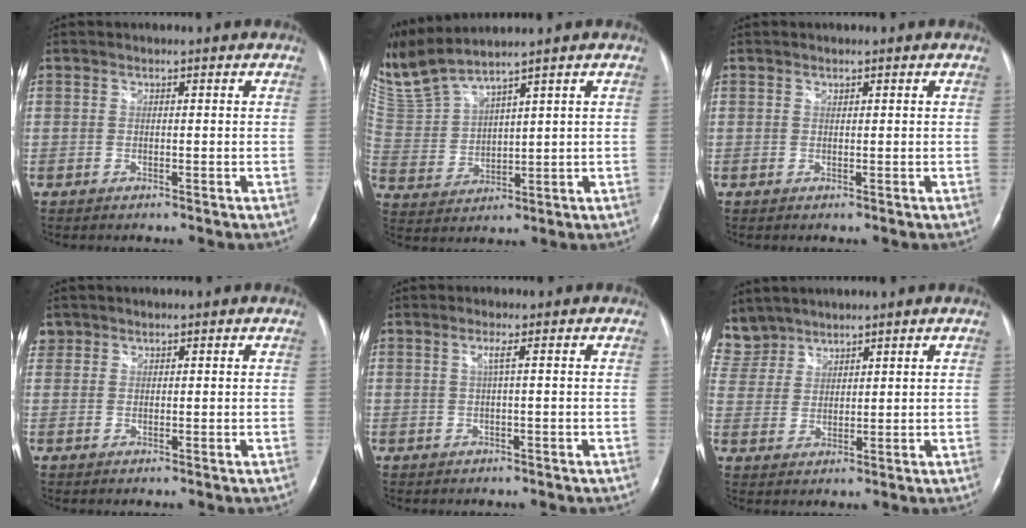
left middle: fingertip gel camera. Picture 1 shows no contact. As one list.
[{"total": 9.3, "force": [8.4, -0.5, 4.0], "torque": [-0.104, 0.007, 0.185]}, {"total": 0.0}, {"total": 2.1, "force": [1.4, 1.6, 0.0], "torque": [0.009, 0.009, 0.023]}, {"total": 1.1, "force": [0.2, -0.4, 1.1], "torque": [-0.024, 0.001, 0.004]}, {"total": 7.8, "force": [6.7, 4.0, 0.1], "torque": [-0.011, 0.010, 0.145]}]